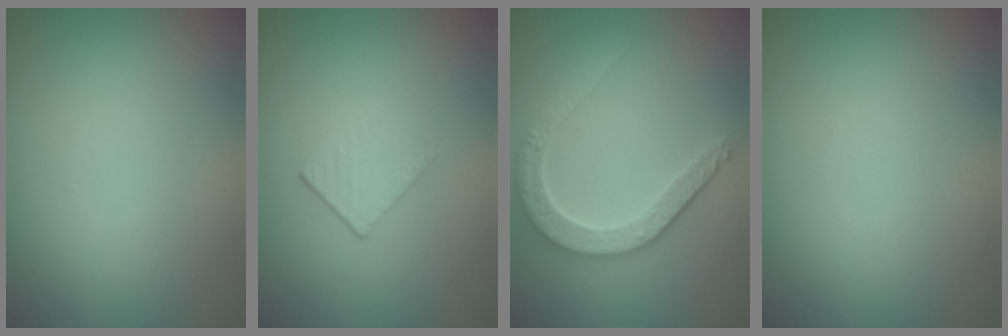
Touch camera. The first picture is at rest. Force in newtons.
{"total": 1.3, "press": 0.7, "slide": 1.1}
{"total": 4.7, "press": 3.7, "slide": 2.9}
{"total": 0.0}